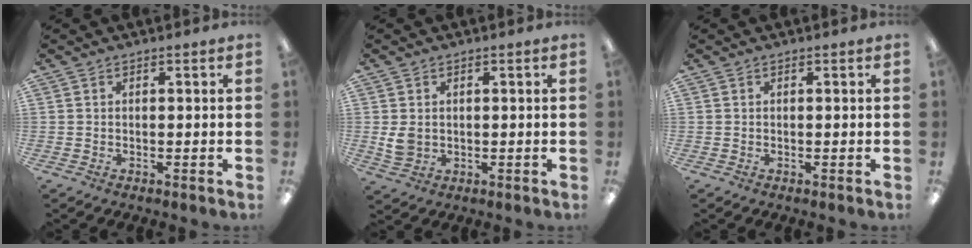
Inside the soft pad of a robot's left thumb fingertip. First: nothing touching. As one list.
[{"total": 4.3, "force": [0.7, 3.5, 2.5], "torque": [-0.045, -0.001, 0.014]}, {"total": 0.0}]